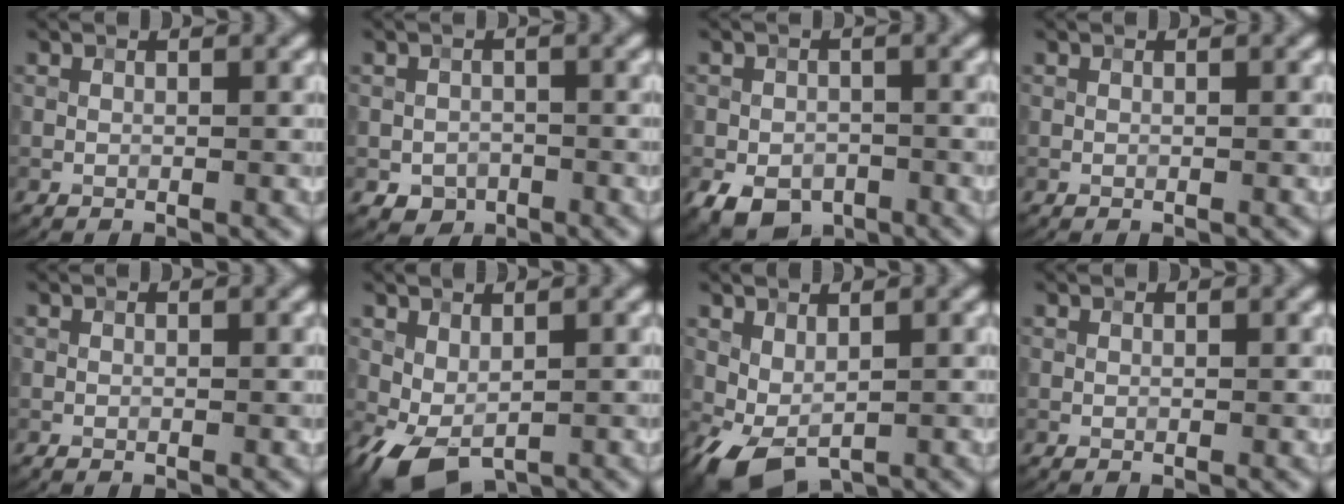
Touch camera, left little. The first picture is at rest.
{"total": 1.9, "force": [-0.8, 1.6, 0.6], "torque": [-0.008, -0.002, -0.015]}
{"total": 4.6, "force": [-2.1, 3.3, 2.3], "torque": [-0.045, -0.012, -0.034]}
{"total": 0.0}
{"total": 0.0}
{"total": 3.1, "force": [-0.5, 1.9, 2.4], "torque": [-0.053, -0.001, -0.003]}
{"total": 2.7, "force": [0.0, 1.6, 2.2], "torque": [-0.050, -0.003, 0.006]}
{"total": 0.0}